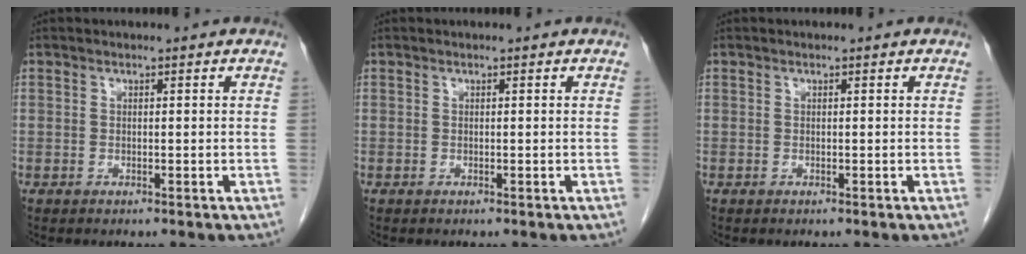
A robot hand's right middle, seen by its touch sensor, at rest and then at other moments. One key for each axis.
{"total": 0.0}
{"total": 0.0}